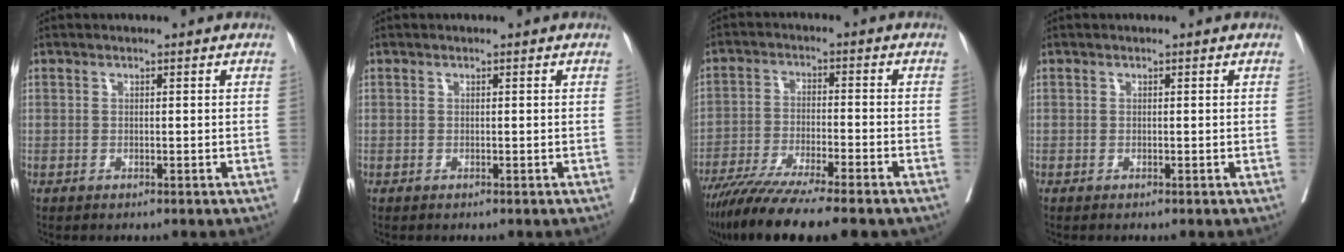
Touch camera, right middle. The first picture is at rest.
{"total": 0.0}
{"total": 13.6, "force": [-11.0, 0.6, 8.0], "torque": [-0.132, -0.036, -0.178]}
{"total": 0.0}